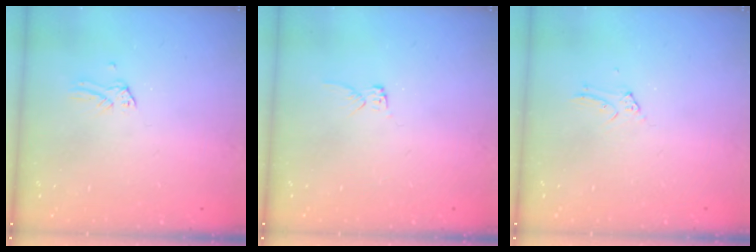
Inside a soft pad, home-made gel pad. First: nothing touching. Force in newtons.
{"total": 2.6, "press": 2.6, "slide": 0.1}
{"total": 3.3, "press": 3.3, "slide": 0.3}